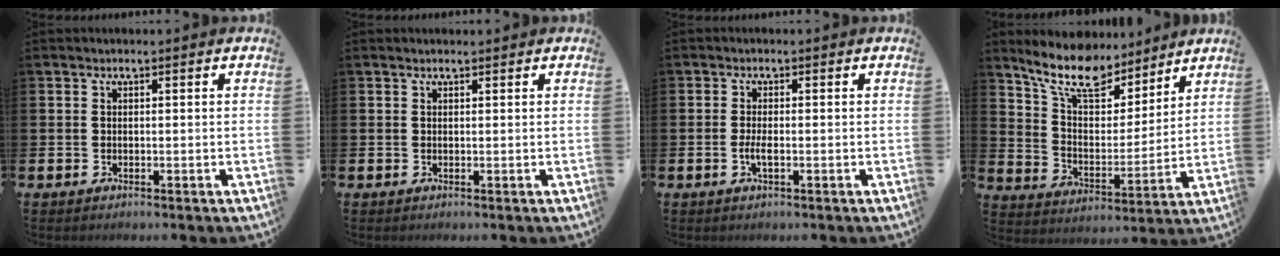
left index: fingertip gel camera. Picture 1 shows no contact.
{"total": 0.6, "force": [0.5, 0.2, 0.2], "torque": [0.002, 0.001, 0.008]}
{"total": 1.7, "force": [-0.4, 0.5, 1.6], "torque": [-0.032, 0.001, -0.006]}
{"total": 11.1, "force": [9.6, 3.9, 3.8], "torque": [-0.107, -0.062, 0.171]}